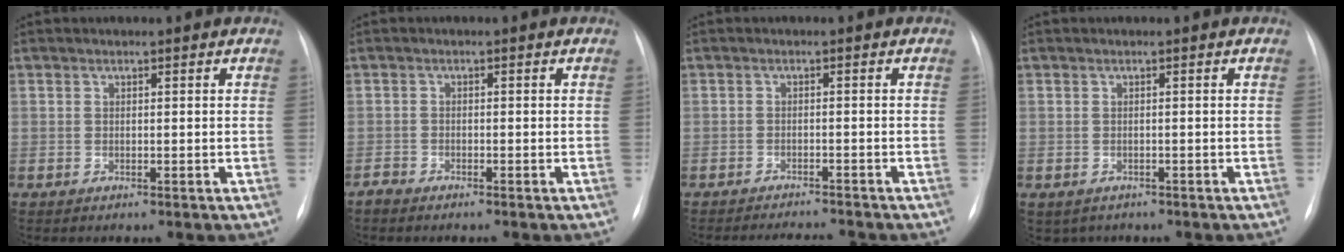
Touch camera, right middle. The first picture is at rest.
{"total": 1.3, "force": [-1.2, 0.2, 0.2], "torque": [-0.009, -0.002, -0.023]}
{"total": 5.5, "force": [-5.4, 0.0, 1.2], "torque": [-0.015, -0.006, -0.077]}
{"total": 2.5, "force": [-1.7, 1.8, 0.3], "torque": [-0.004, 0.004, -0.020]}